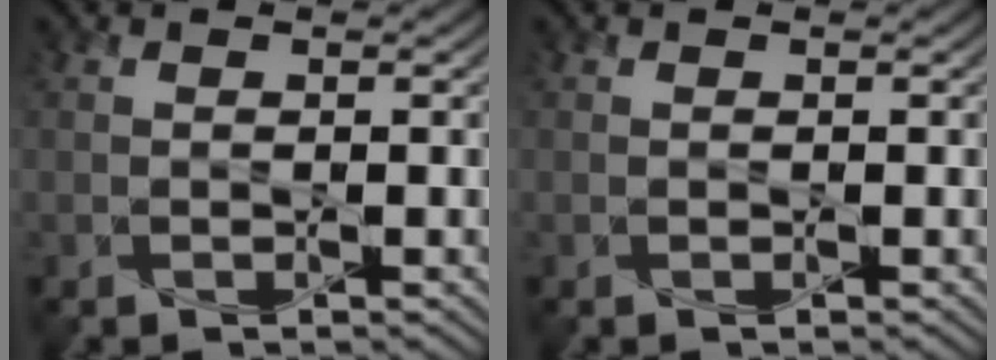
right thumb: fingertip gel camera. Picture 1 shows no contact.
{"total": 0.0}